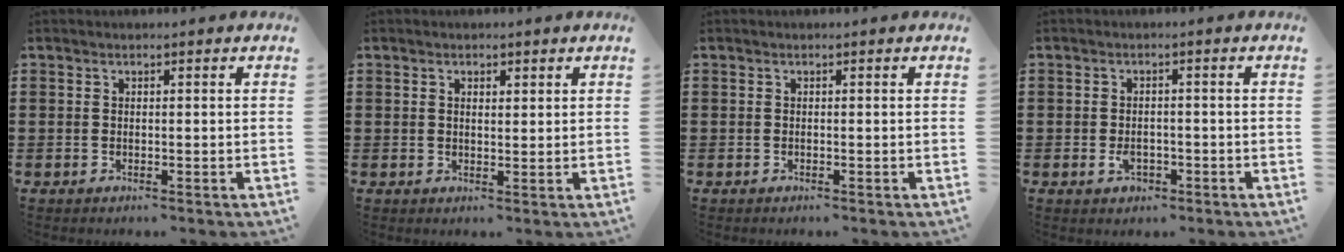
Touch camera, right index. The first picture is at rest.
{"total": 1.1, "force": [0.8, 0.6, 0.6], "torque": [-0.013, 0.005, 0.014]}
{"total": 0.0}
{"total": 2.2, "force": [-0.9, 1.3, 1.6], "torque": [-0.032, -0.003, -0.016]}